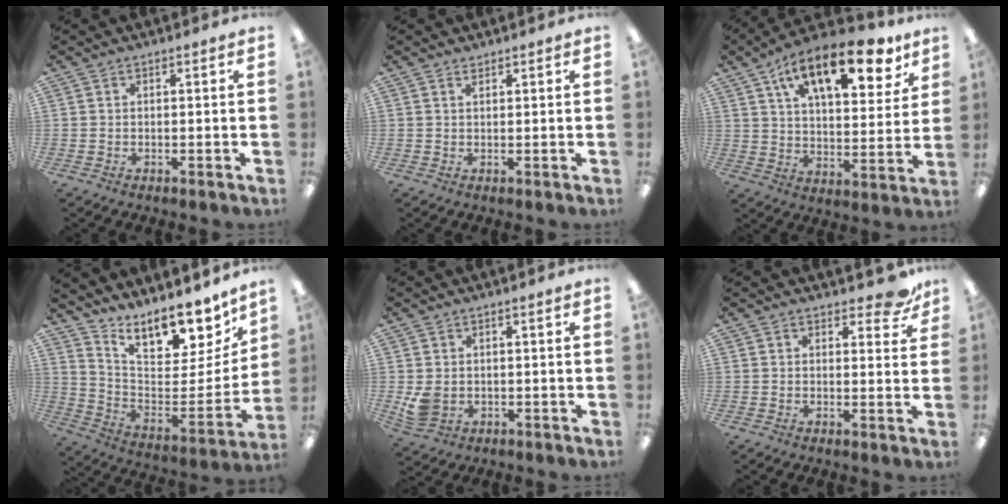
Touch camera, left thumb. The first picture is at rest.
{"total": 1.0, "force": [0.9, 0.2, 0.2], "torque": [-0.005, -0.001, 0.018]}
{"total": 19.3, "force": [11.8, 8.2, 12.8], "torque": [-0.188, -0.062, 0.193]}
{"total": 15.2, "force": [12.7, 5.7, 6.1], "torque": [-0.070, -0.125, 0.217]}
{"total": 4.2, "force": [0.2, 3.3, 2.5], "torque": [-0.050, -0.003, 0.003]}
{"total": 4.8, "force": [3.5, 2.0, 2.6], "torque": [-0.026, -0.016, 0.057]}